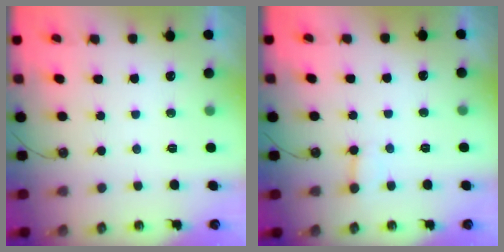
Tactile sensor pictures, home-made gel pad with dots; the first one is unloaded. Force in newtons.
{"total": 5.2, "press": 5.1, "slide": 0.5}